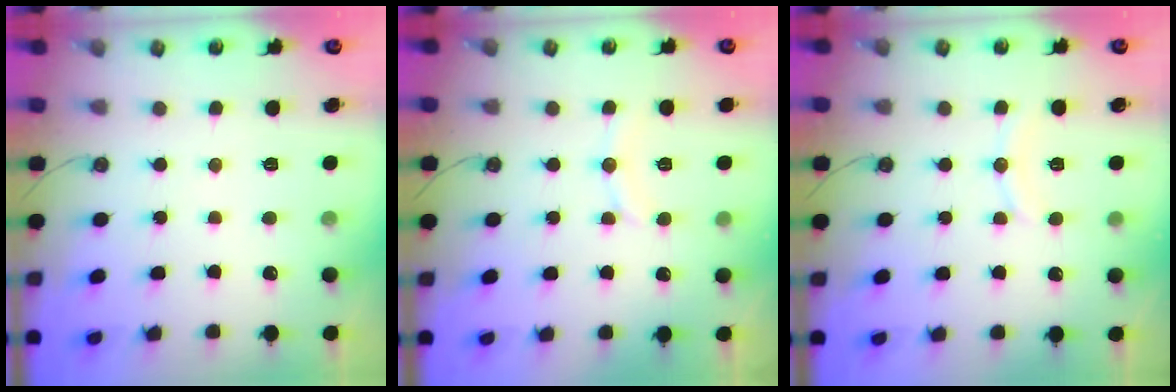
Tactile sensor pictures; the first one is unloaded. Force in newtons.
{"total": 6.8, "press": 6.8, "slide": 0.5}
{"total": 7.8, "press": 7.8, "slide": 0.7}